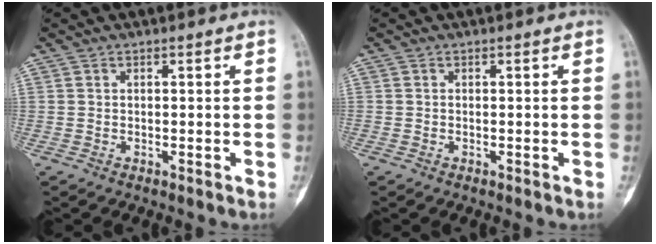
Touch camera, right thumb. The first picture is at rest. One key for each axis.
{"total": 0.0}